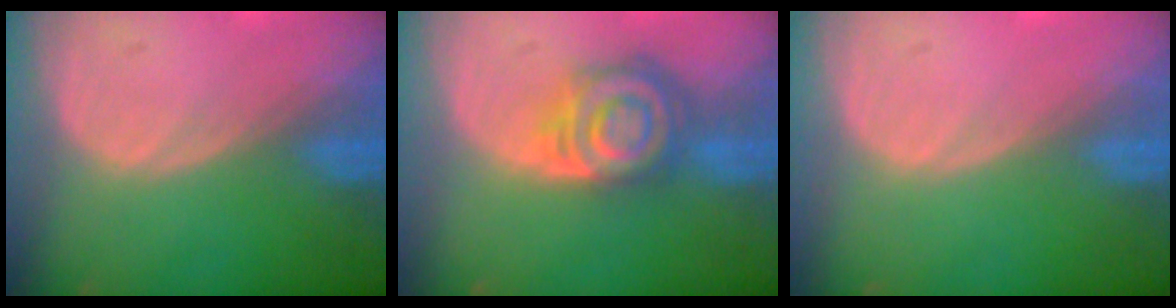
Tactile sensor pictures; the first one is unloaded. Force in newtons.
{"total": 8.0, "press": 7.0, "slide": 3.8}
{"total": 0.0}